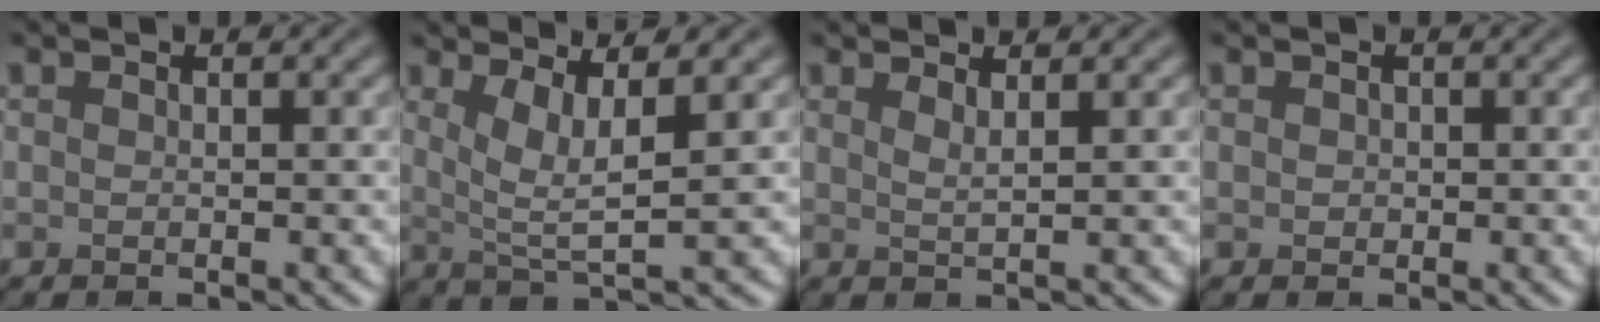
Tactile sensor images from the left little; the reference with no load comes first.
{"total": 4.0, "force": [1.5, 0.9, 3.6], "torque": [-0.066, -0.006, 0.031]}
{"total": 1.5, "force": [0.9, 0.4, 1.0], "torque": [-0.007, 0.000, 0.011]}
{"total": 0.5, "force": [0.1, 0.5, 0.1], "torque": [0.001, -0.003, -0.001]}